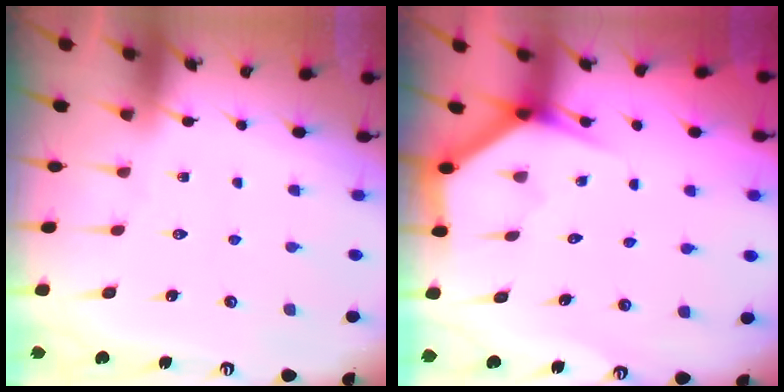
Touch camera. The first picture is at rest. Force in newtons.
{"total": 3.6, "press": 3.6, "slide": 0.3}